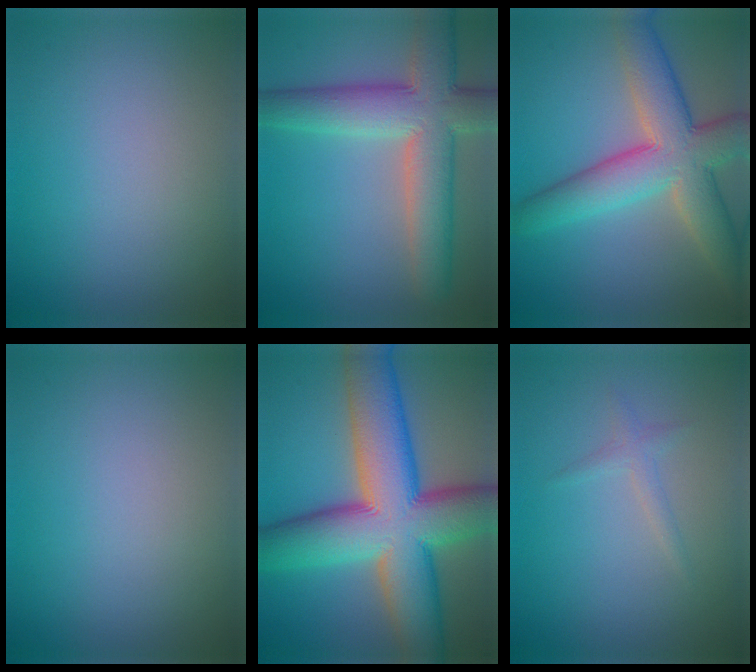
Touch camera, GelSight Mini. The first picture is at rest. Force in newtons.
{"total": 8.9, "press": 8.9, "slide": 0.6}
{"total": 9.2, "press": 9.2, "slide": 0.6}
{"total": 0.0}
{"total": 15.9, "press": 15.8, "slide": 0.5}
{"total": 1.1, "press": 1.1, "slide": 0.0}